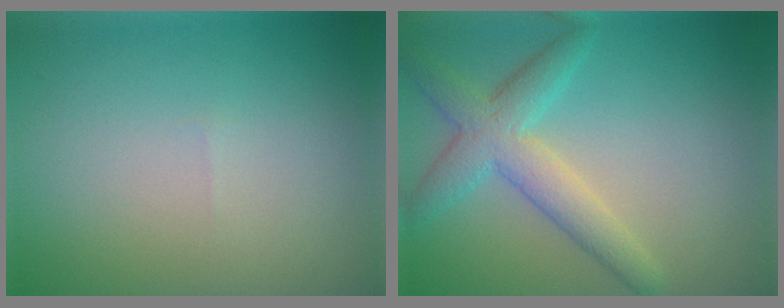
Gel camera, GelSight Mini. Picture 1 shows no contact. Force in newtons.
{"total": 4.4, "press": 4.4, "slide": 0.0}